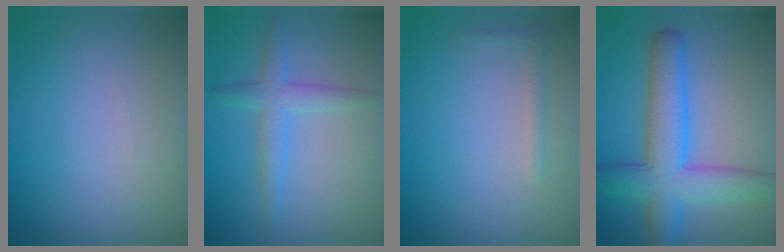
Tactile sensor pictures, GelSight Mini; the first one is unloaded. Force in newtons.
{"total": 2.6, "press": 2.6, "slide": 0.1}
{"total": 0.8, "press": 0.8, "slide": 0.0}
{"total": 7.4, "press": 7.4, "slide": 0.2}